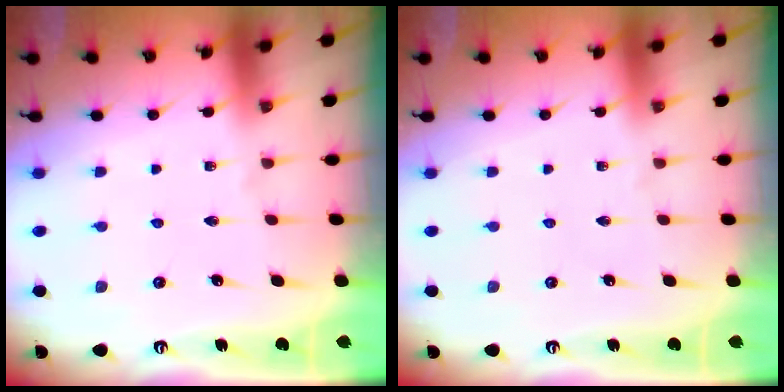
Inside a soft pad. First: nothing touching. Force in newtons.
{"total": 0.0}